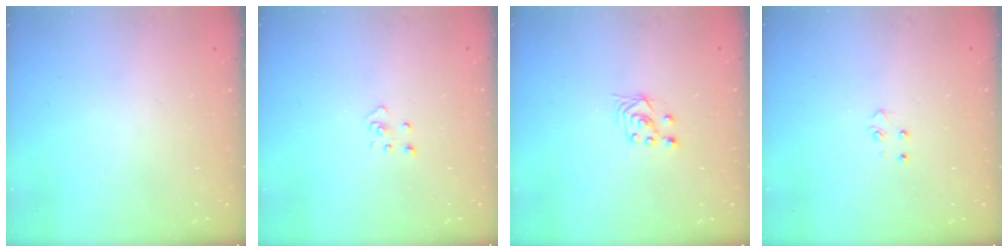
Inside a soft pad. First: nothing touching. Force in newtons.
{"total": 3.1, "press": 3.1, "slide": 0.2}
{"total": 2.8, "press": 2.4, "slide": 1.4}
{"total": 3.6, "press": 3.6, "slide": 0.4}